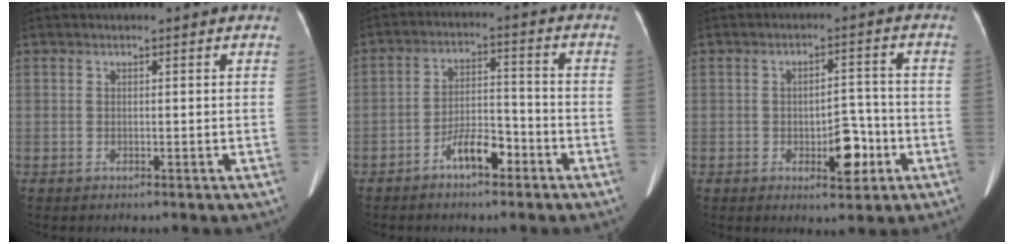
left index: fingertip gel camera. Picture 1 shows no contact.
{"total": 6.2, "force": [-3.9, 2.1, 4.4], "torque": [-0.086, 0.013, -0.066]}
{"total": 6.1, "force": [-2.3, 2.6, 5.0], "torque": [-0.068, 0.008, -0.027]}